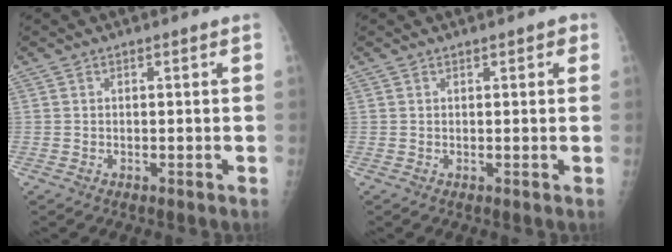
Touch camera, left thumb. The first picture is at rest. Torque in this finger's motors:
{"motor_torque": [-0.18, -0.01, 0.10, 0.14, 0.02]}